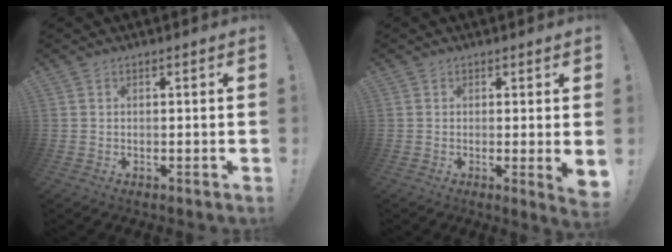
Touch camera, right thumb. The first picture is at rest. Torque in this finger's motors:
{"motor_torque": [-0.20, 0.66, 0.83, -0.11, 0.08]}